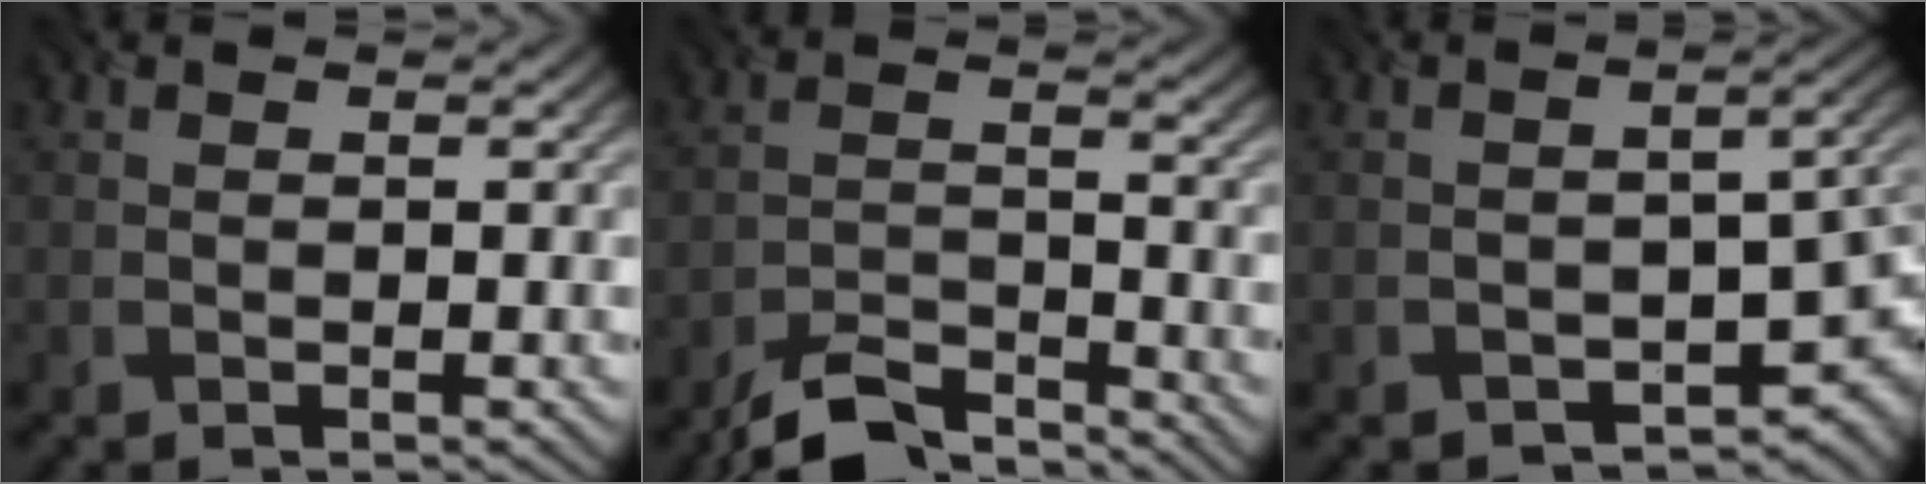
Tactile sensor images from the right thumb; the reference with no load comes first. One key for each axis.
{"total": 7.1, "fx": -6.1, "fy": 1.7, "fz": 3.1, "tx": -0.059, "ty": -0.006, "tz": -0.121}
{"total": 7.4, "fx": -3.2, "fy": 4.1, "fz": 5.2, "tx": -0.050, "ty": -0.021, "tz": -0.043}